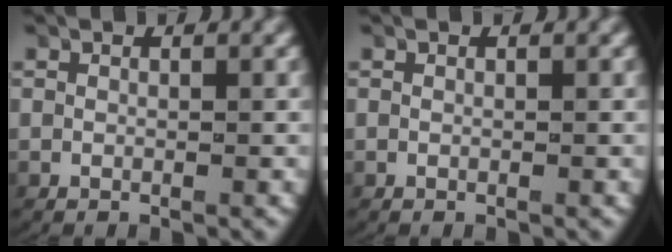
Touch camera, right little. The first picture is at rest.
{"total": 0.0}